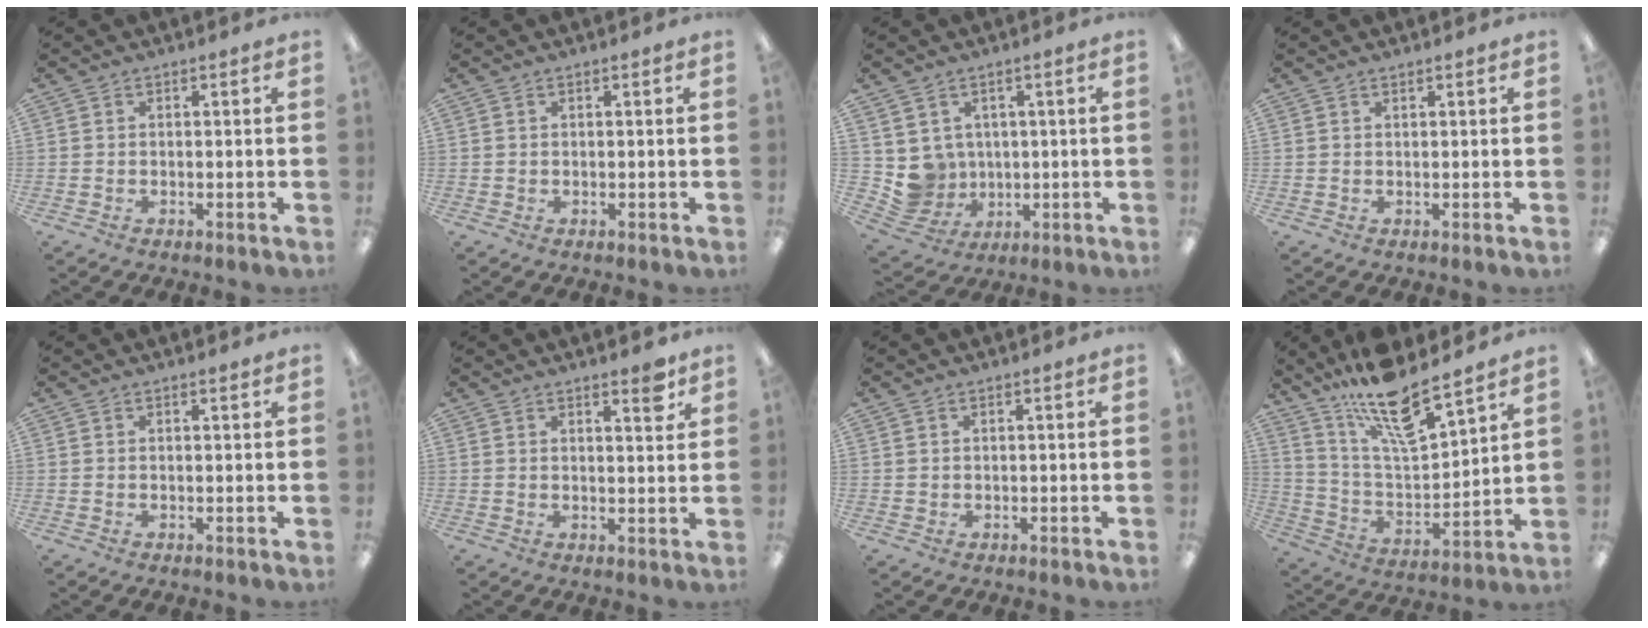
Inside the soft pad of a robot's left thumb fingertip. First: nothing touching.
{"total": 0.0}
{"total": 6.8, "force": [2.3, 6.4, 0.4], "torque": [-0.042, -0.020, 0.053]}
{"total": 0.6, "force": [0.6, 0.0, 0.3], "torque": [-0.006, 0.001, 0.010]}
{"total": 0.5, "force": [0.4, 0.0, 0.3], "torque": [-0.006, 0.001, 0.008]}
{"total": 4.2, "force": [3.2, 1.0, 2.5], "torque": [-0.026, -0.020, 0.049]}
{"total": 0.5, "force": [0.4, 0.3, 0.0], "torque": [0.000, 0.003, 0.007]}
{"total": 16.2, "force": [12.8, 4.1, 9.1], "torque": [-0.165, -0.081, 0.217]}